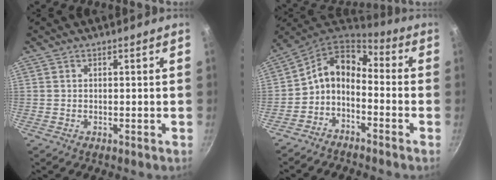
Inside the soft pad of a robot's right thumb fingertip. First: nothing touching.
{"total": 9.9, "force": [-3.0, 6.4, 7.0], "torque": [-0.134, 0.067, -0.072]}